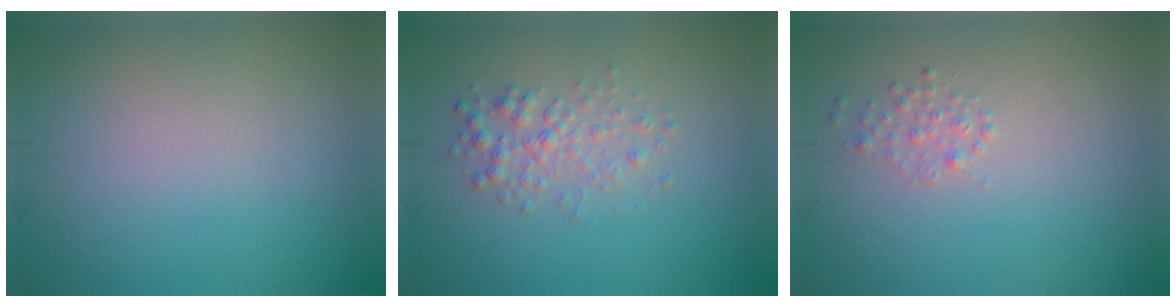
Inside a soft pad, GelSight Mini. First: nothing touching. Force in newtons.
{"total": 2.1, "press": 2.1, "slide": 0.0}
{"total": 1.0, "press": 1.0, "slide": 0.1}